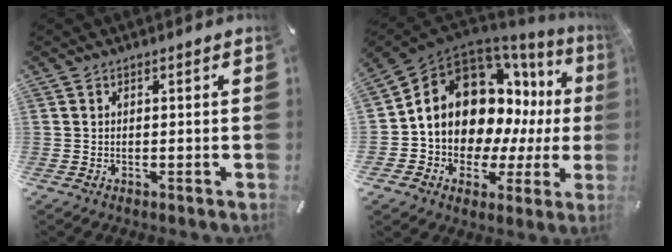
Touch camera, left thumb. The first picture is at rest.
{"total": 16.6, "force": [4.6, 12.3, 10.1], "torque": [-0.174, -0.055, 0.090]}